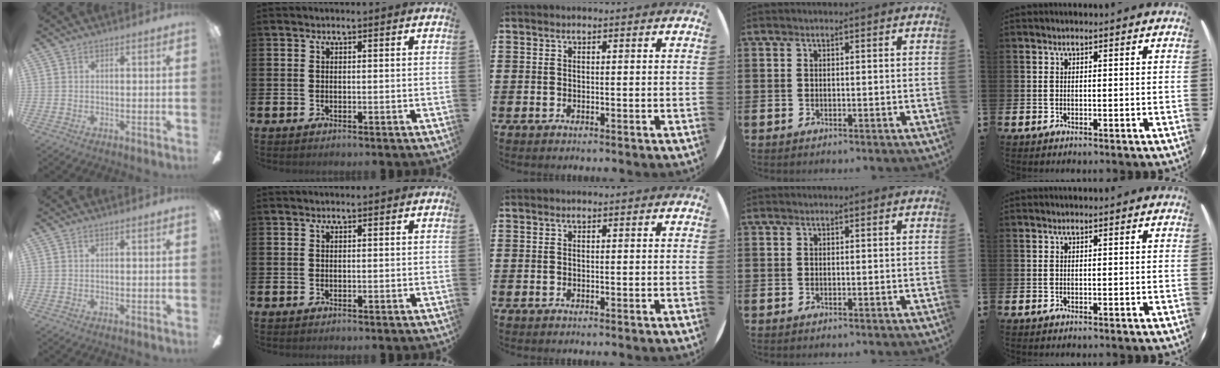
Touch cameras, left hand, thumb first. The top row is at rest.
{}